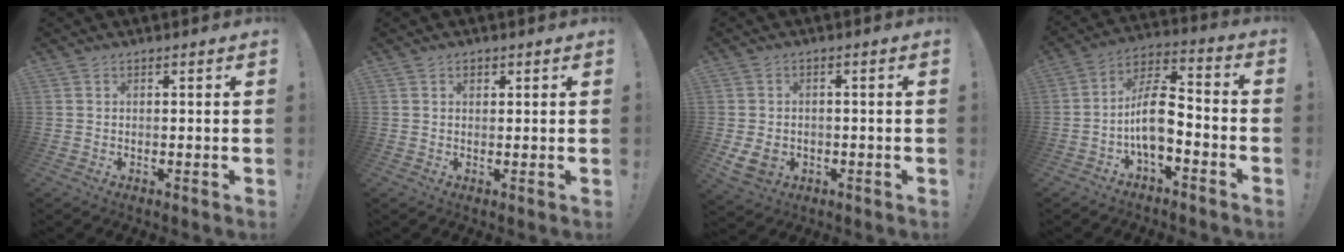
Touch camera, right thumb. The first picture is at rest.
{"total": 1.3, "force": [0.7, 0.8, 0.7], "torque": [-0.001, -0.003, 0.008]}
{"total": 6.8, "force": [-1.5, 5.2, 4.2], "torque": [-0.082, -0.002, -0.024]}
{"total": 12.1, "force": [-3.8, 5.9, 9.8], "torque": [-0.178, 0.024, -0.066]}